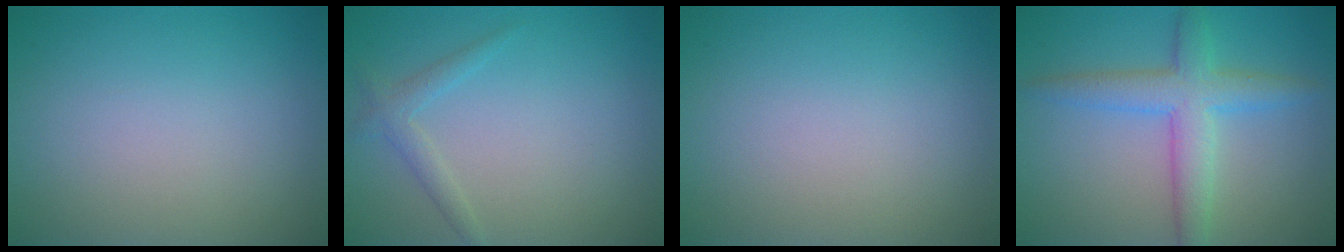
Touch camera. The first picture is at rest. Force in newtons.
{"total": 1.5, "press": 1.5, "slide": 0.1}
{"total": 0.0}
{"total": 4.7, "press": 4.7, "slide": 0.1}